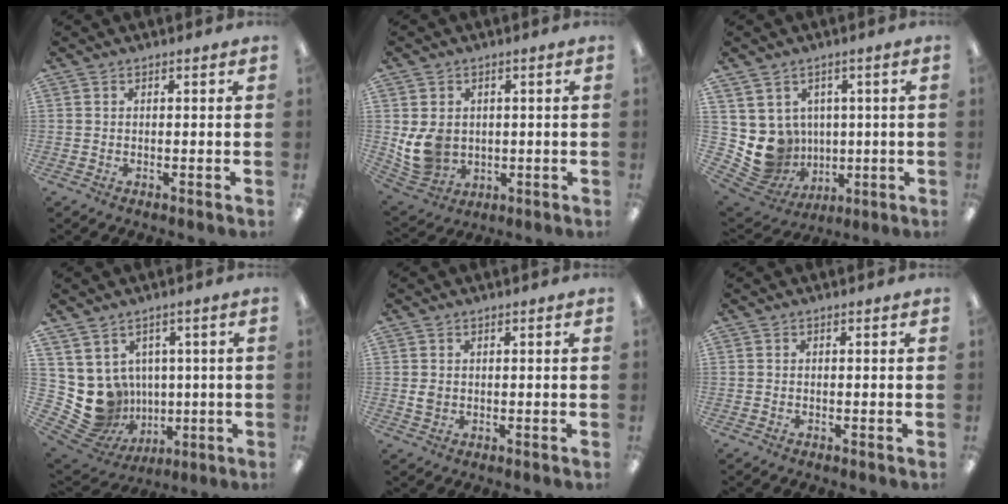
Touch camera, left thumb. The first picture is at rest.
{"total": 8.6, "force": [0.5, 7.5, 4.2], "torque": [-0.094, 0.008, 0.019]}
{"total": 9.6, "force": [0.4, 9.4, 2.2], "torque": [-0.083, -0.021, 0.024]}
{"total": 10.6, "force": [0.4, 10.1, 3.0], "torque": [-0.106, -0.031, 0.028]}
{"total": 1.8, "force": [0.5, 1.6, 0.8], "torque": [-0.010, -0.001, 0.006]}
{"total": 0.0}